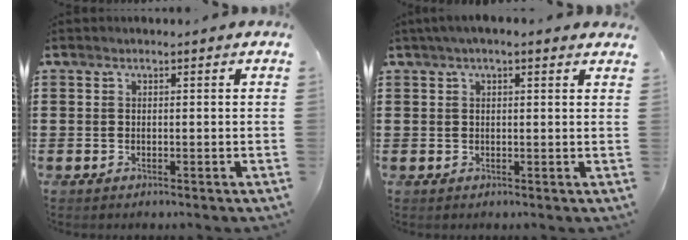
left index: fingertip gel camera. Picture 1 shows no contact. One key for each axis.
{"total": 1.7, "fx": 1.0, "fy": 0.6, "fz": 1.3, "tx": -0.027, "ty": 0.006, "tz": 0.016}